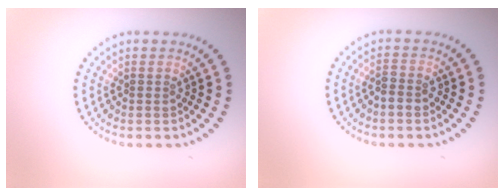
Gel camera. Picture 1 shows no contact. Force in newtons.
{"total": 1.4, "press": 1.3, "slide": 0.6}